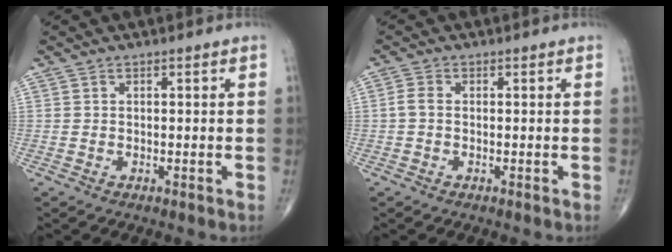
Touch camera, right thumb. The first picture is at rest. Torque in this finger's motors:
{"motor_torque": [-0.13, 0.06, 0.12, -0.01, 0.03]}